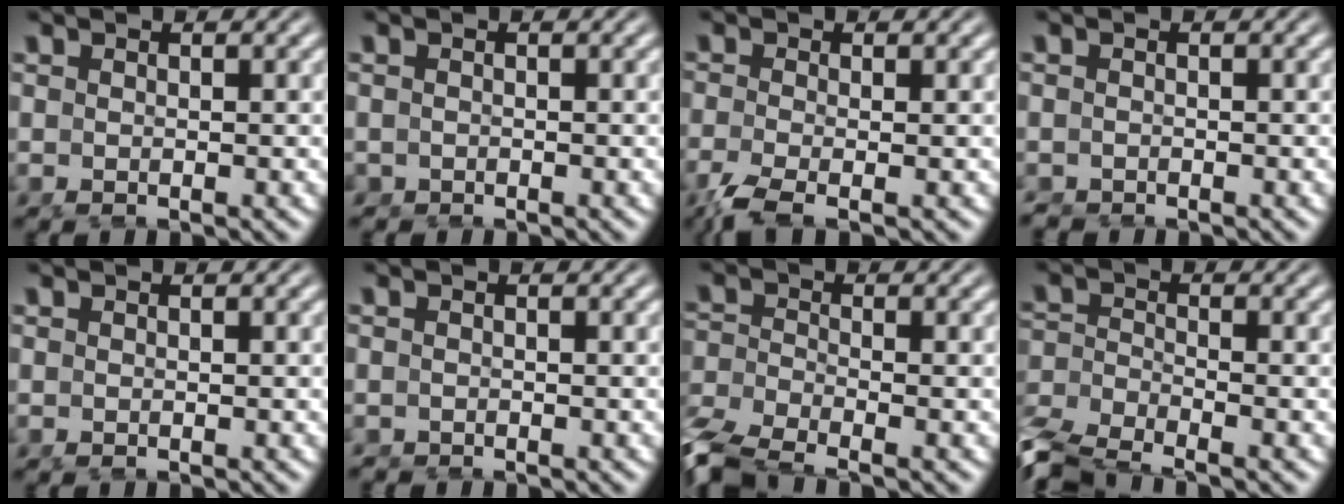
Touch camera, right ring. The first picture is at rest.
{"total": 2.2, "force": [-1.1, 1.9, 0.2], "torque": [-0.017, -0.016, -0.018]}
{"total": 3.0, "force": [-2.4, 0.7, 1.6], "torque": [-0.044, -0.020, -0.037]}
{"total": 1.6, "force": [-1.4, 0.8, 0.0], "torque": [-0.007, -0.015, -0.022]}
{"total": 0.0}
{"total": 1.3, "force": [-1.0, 0.9, 0.0], "torque": [-0.010, -0.013, -0.017]}
{"total": 5.8, "force": [-4.7, 2.8, 2.1], "torque": [-0.054, -0.030, -0.075]}
{"total": 5.5, "force": [-4.7, 2.3, 1.5], "torque": [-0.040, -0.031, -0.077]}